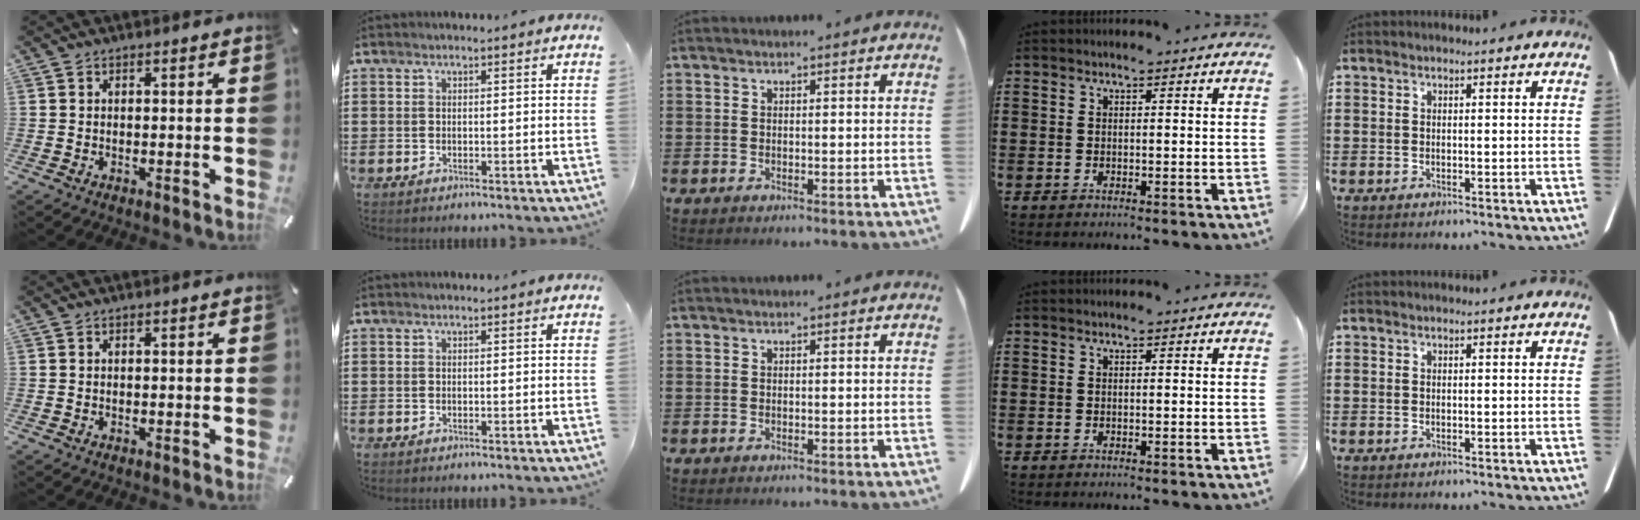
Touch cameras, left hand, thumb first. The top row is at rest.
{}